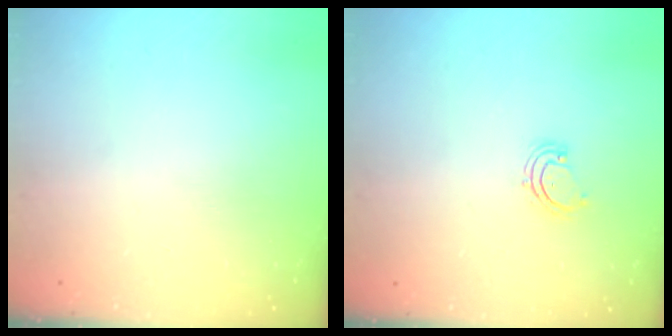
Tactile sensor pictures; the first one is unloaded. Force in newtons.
{"total": 2.6, "press": 2.6, "slide": 0.3}